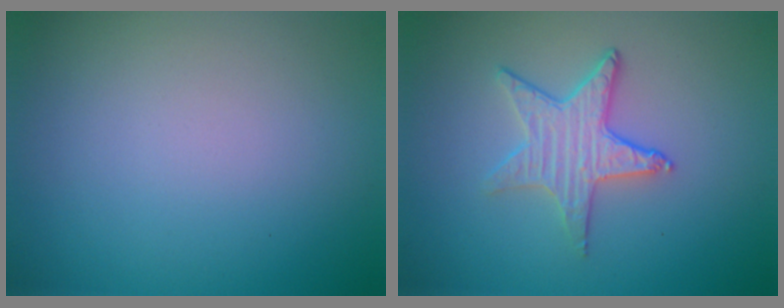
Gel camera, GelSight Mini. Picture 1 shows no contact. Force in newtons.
{"total": 3.2, "press": 3.0, "slide": 1.2}